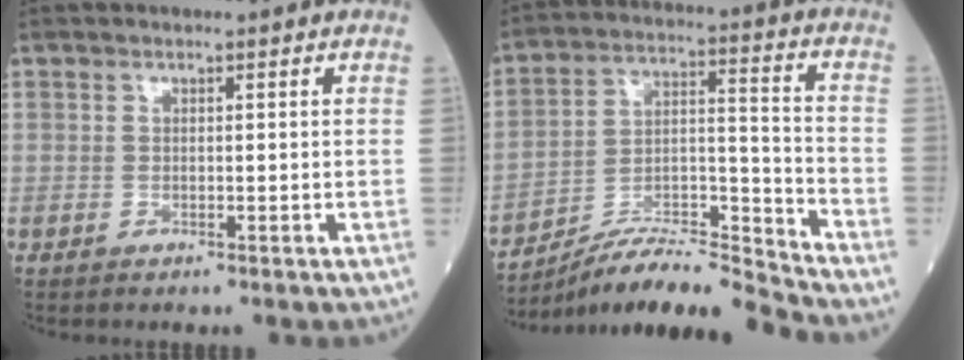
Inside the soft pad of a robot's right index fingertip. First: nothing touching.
{"total": 12.9, "force": [-12.4, -1.1, 3.5], "torque": [-0.051, 0.039, -0.224]}